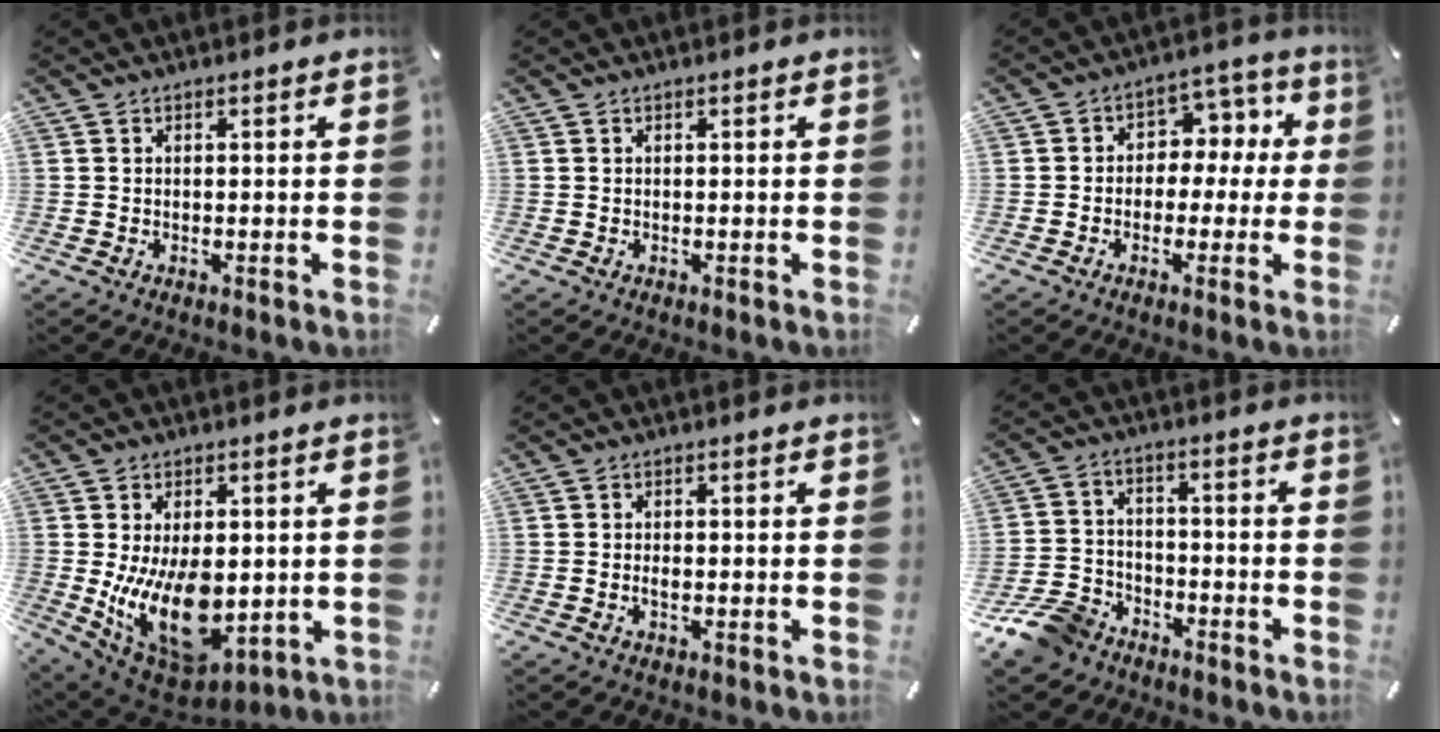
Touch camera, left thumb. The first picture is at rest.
{"total": 0.0}
{"total": 7.7, "force": [0.0, 6.8, 3.6], "torque": [-0.046, 0.002, -0.004]}
{"total": 17.1, "force": [-1.0, 10.3, 13.6], "torque": [-0.249, -0.023, -0.009]}
{"total": 1.4, "force": [-0.3, 0.7, 1.2], "torque": [-0.022, 0.000, -0.006]}
{"total": 10.3, "force": [-7.4, 6.3, 3.4], "torque": [-0.069, 0.051, -0.139]}